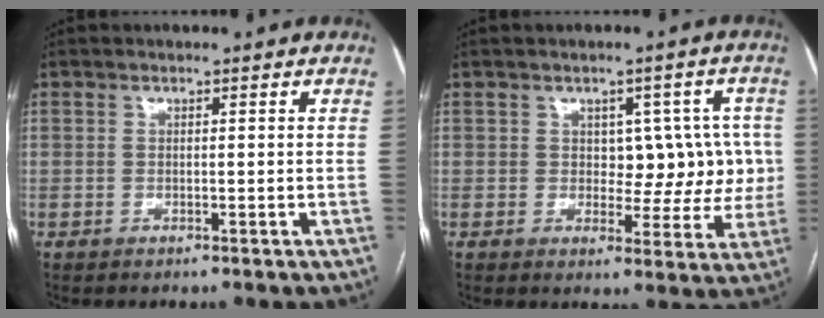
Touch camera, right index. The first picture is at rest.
{"total": 7.5, "force": [0.8, 4.9, 5.6], "torque": [-0.047, 0.025, 0.019]}